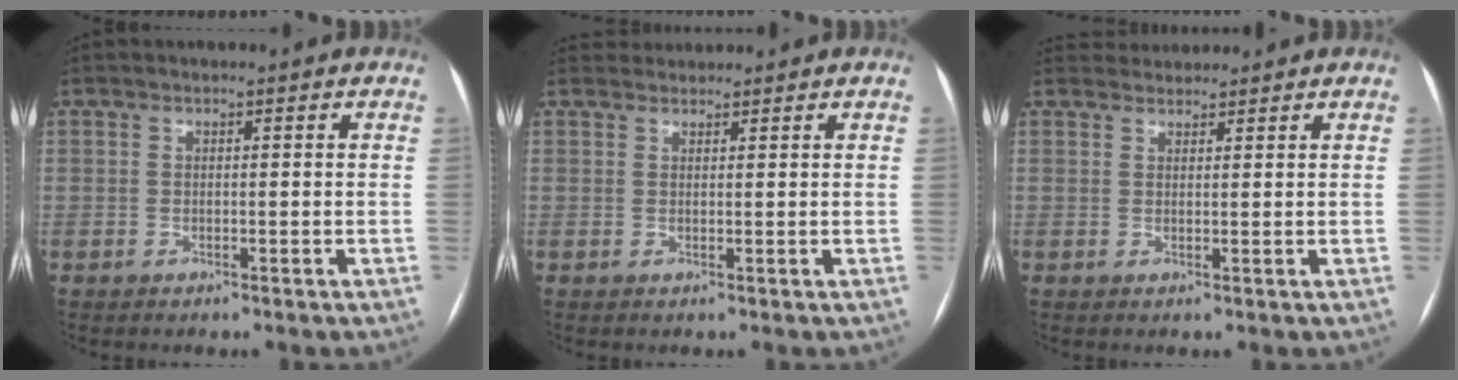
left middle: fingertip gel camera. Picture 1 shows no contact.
{"total": 1.9, "force": [1.8, 0.4, -0.4], "torque": [0.002, 0.020, 0.033]}
{"total": 2.6, "force": [2.5, 0.6, -0.4], "torque": [0.004, 0.024, 0.043]}